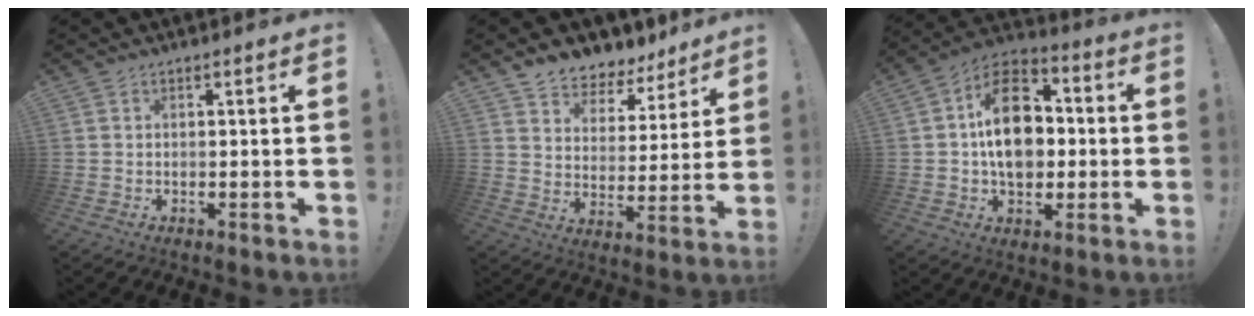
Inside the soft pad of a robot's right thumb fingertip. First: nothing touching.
{"total": 7.3, "force": [6.3, 3.7, 1.0], "torque": [-0.013, -0.062, 0.117]}
{"total": 18.6, "force": [1.0, 13.5, 12.8], "torque": [-0.195, 0.011, 0.020]}